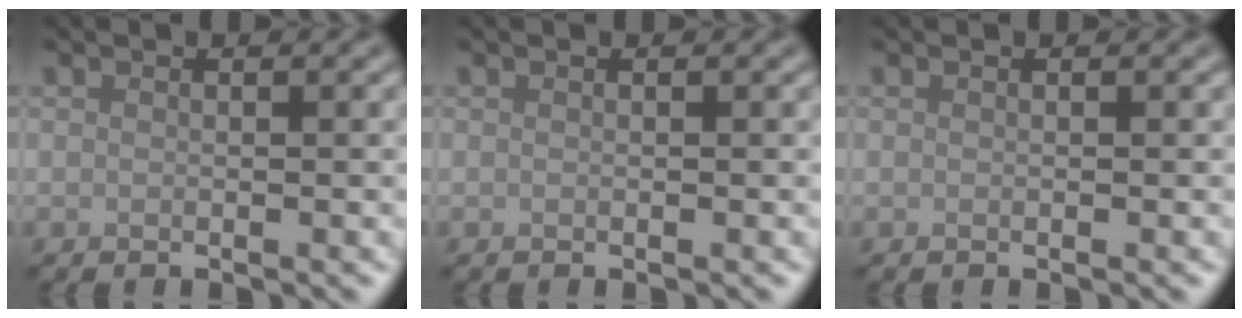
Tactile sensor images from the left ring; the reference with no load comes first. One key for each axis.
{"total": 0.0}
{"total": 0.0}